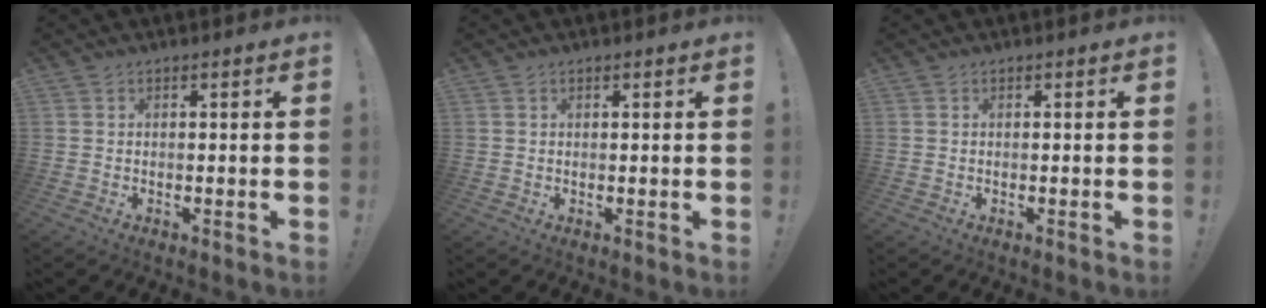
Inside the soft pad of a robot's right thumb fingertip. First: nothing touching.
{"total": 0.8, "force": [0.4, 0.7, 0.0], "torque": [0.001, 0.001, 0.006]}
{"total": 0.0}